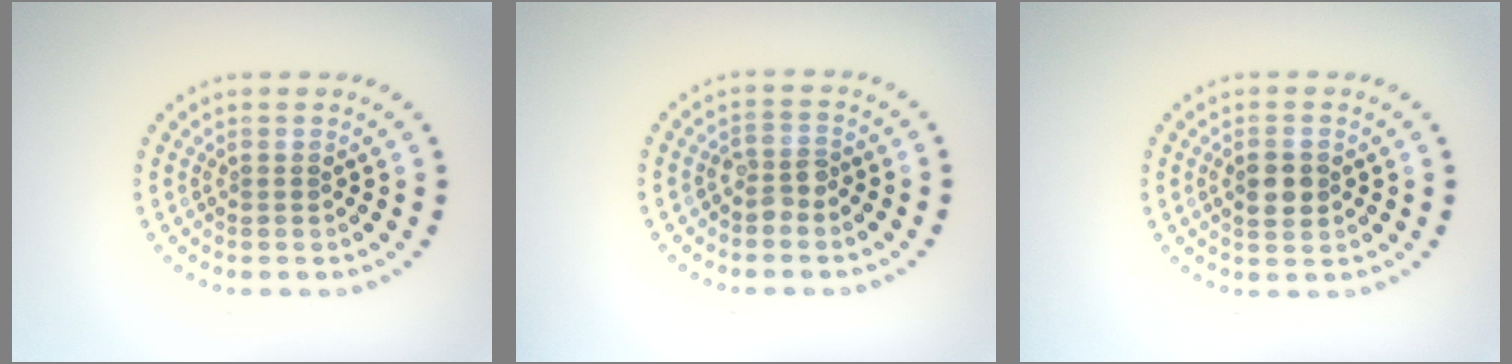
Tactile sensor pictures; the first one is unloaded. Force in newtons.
{"total": 1.7, "press": 1.6, "slide": 0.6}
{"total": 2.4, "press": 2.4, "slide": 0.2}